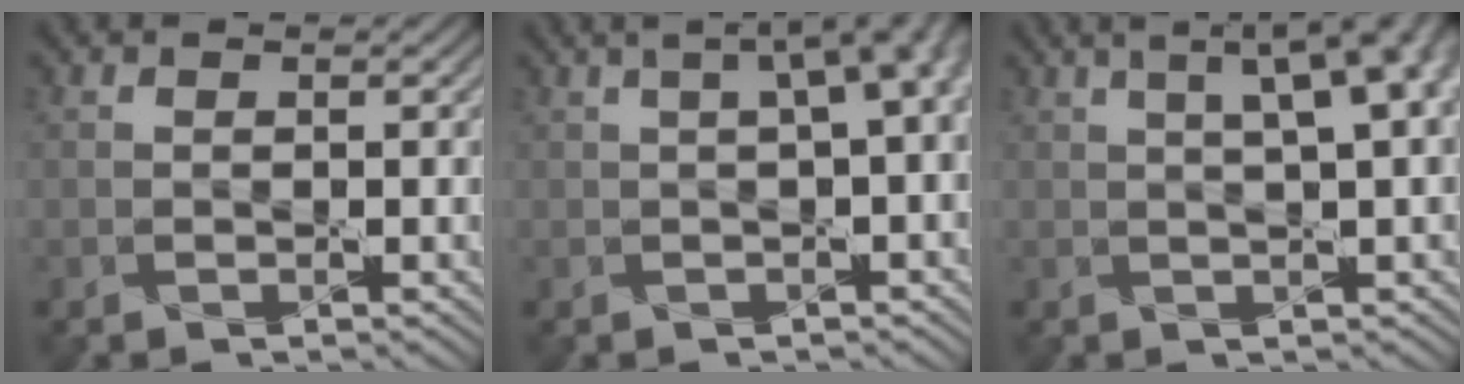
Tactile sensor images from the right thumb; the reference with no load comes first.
{"total": 6.6, "force": [1.3, 2.3, 6.0], "torque": [-0.057, 0.028, 0.017]}
{"total": 9.8, "force": [3.6, 3.0, 8.6], "torque": [-0.084, 0.042, 0.028]}